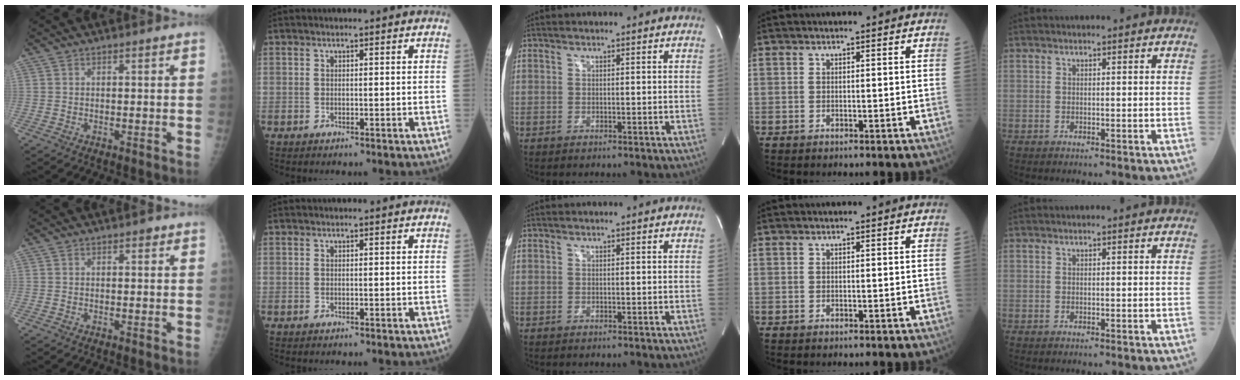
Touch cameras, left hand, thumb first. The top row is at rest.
{"thumb": {"total": 0.8, "force": [0.4, 0.5, 0.5], "torque": [0.000, 0.001, 0.001]}}